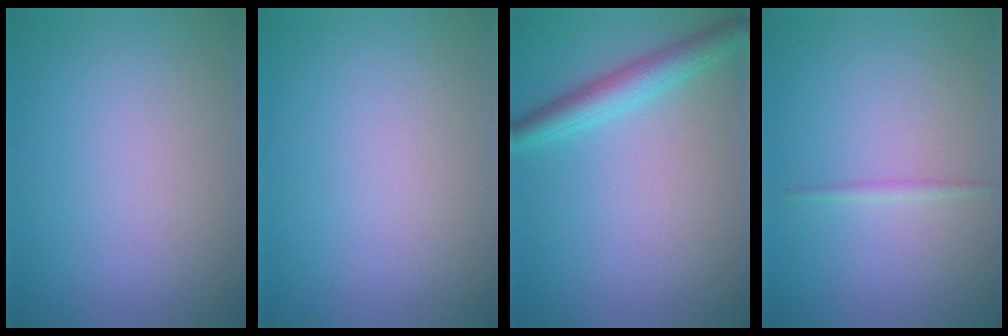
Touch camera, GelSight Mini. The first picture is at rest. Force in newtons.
{"total": 0.0}
{"total": 3.5, "press": 3.5, "slide": 0.1}
{"total": 0.7, "press": 0.7, "slide": 0.0}